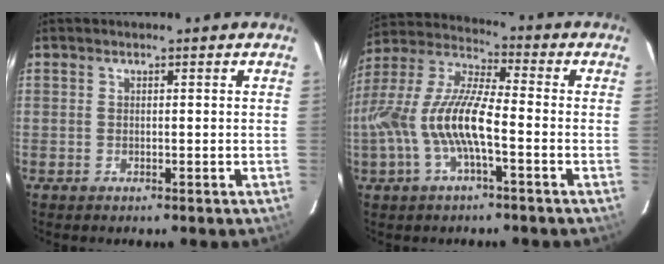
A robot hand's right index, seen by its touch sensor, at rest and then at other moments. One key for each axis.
{"total": 14.8, "fx": -4.0, "fy": 3.9, "fz": 13.7, "tx": -0.281, "ty": -0.001, "tz": -0.077}